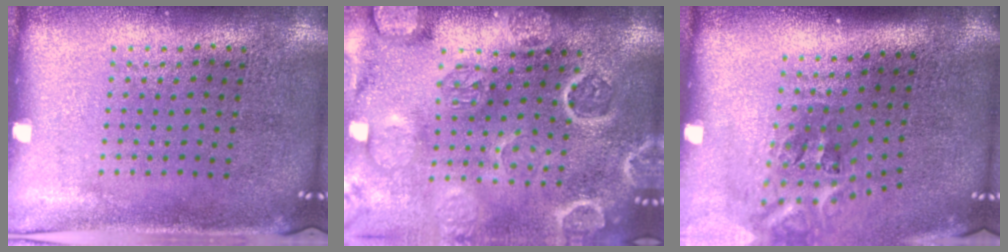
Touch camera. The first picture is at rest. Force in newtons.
{"total": 3.7, "press": 3.3, "slide": 1.6}
{"total": 2.3, "press": 1.3, "slide": 1.9}